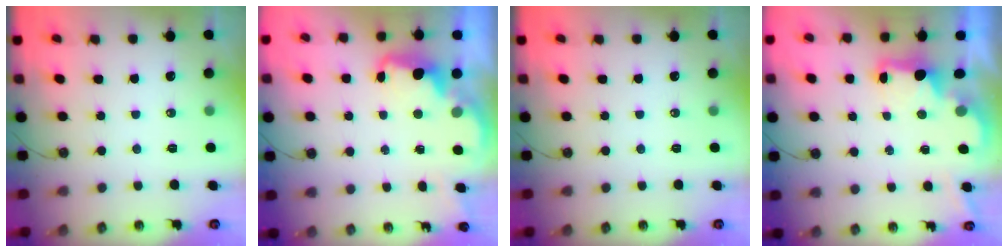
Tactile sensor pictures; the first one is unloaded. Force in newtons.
{"total": 2.6, "press": 2.5, "slide": 0.7}
{"total": 0.0}
{"total": 2.1, "press": 1.9, "slide": 0.8}